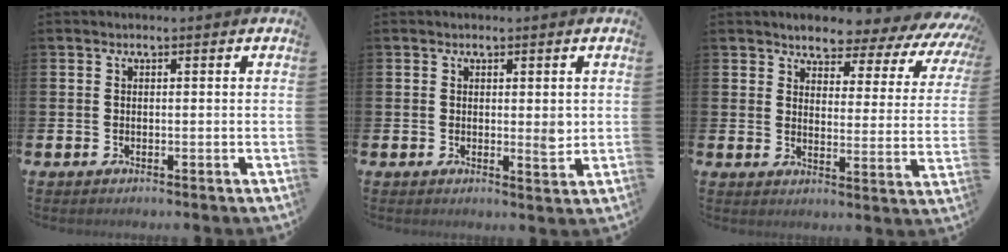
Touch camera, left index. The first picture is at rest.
{"total": 1.8, "force": [0.2, 0.7, 1.7], "torque": [-0.012, -0.008, -0.001]}
{"total": 4.4, "force": [4.1, 1.3, 1.1], "torque": [-0.033, -0.042, 0.060]}